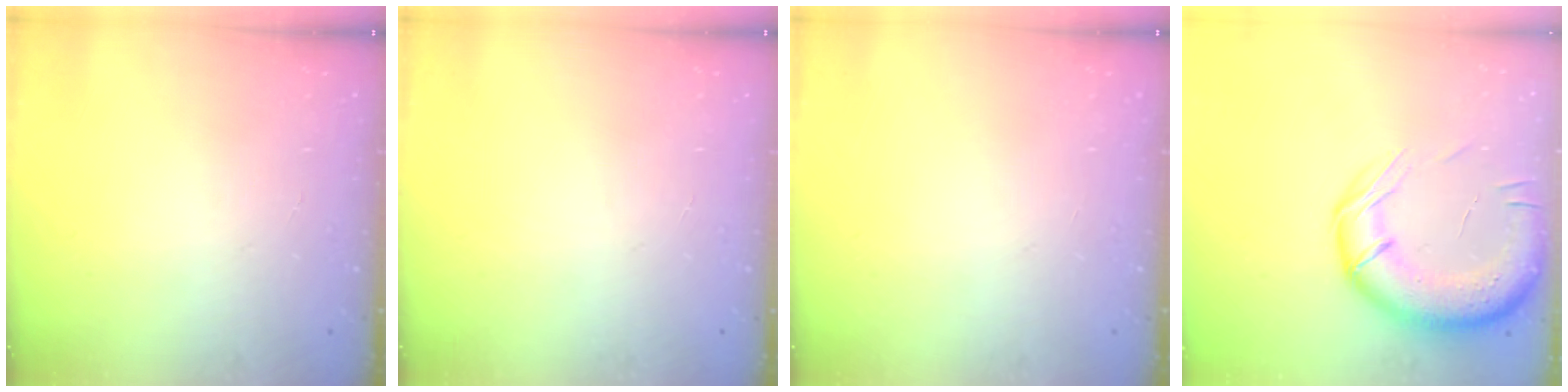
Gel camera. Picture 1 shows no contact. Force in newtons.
{"total": 0.0}
{"total": 0.0}
{"total": 18.4, "press": 18.0, "slide": 3.7}